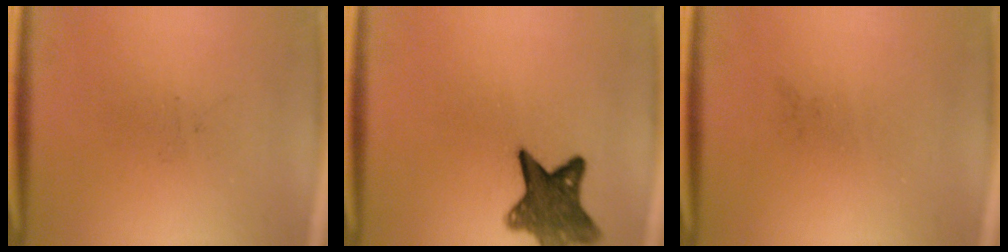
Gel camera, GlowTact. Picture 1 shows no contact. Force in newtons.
{"total": 9.8}
{"total": 0.0}